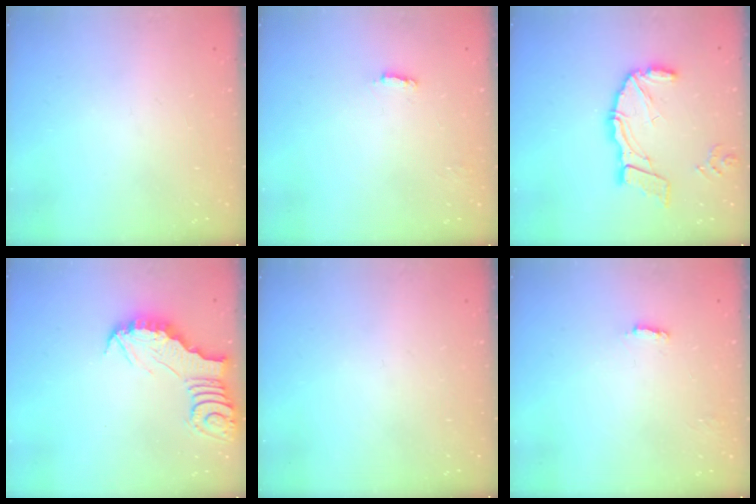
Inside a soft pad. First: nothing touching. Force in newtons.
{"total": 2.2, "press": 2.2, "slide": 0.1}
{"total": 13.8, "press": 13.7, "slide": 1.9}
{"total": 3.1, "press": 3.1, "slide": 0.2}
{"total": 0.0}
{"total": 2.2, "press": 2.2, "slide": 0.1}